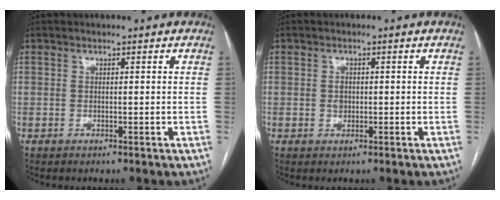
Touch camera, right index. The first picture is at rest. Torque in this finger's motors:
{"motor_torque": [0.47, 0.17, 0.00, 0.02]}